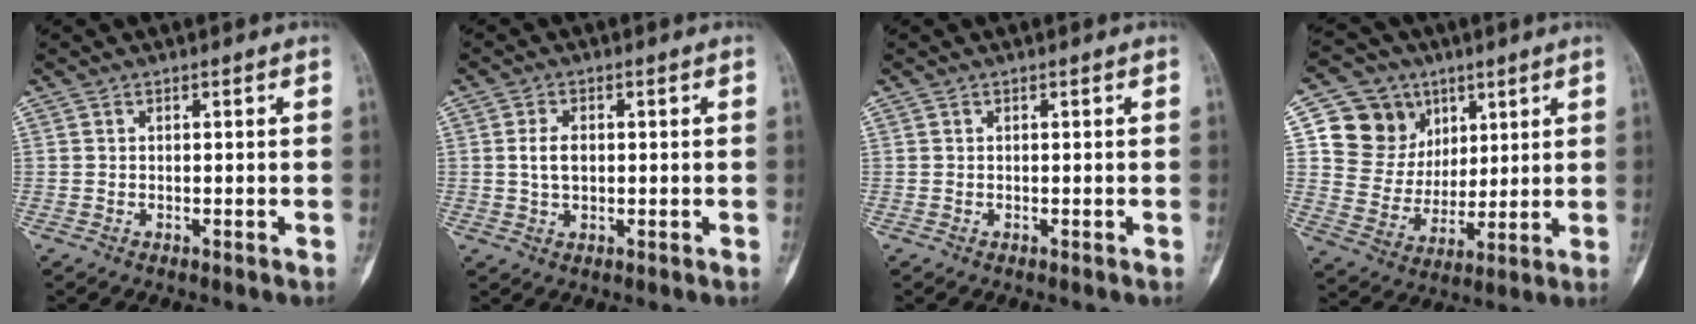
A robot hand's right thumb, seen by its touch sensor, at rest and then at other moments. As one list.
[{"total": 3.9, "force": [0.4, 2.4, 3.0], "torque": [-0.055, 0.003, 0.008]}, {"total": 0.0}, {"total": 13.4, "force": [5.7, 11.5, 3.8], "torque": [-0.026, -0.021, 0.113]}]